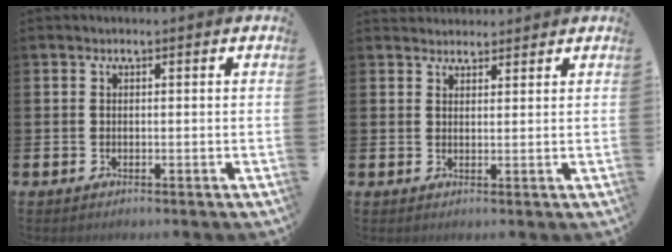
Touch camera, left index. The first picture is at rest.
{"total": 2.5, "force": [2.4, 0.7, -0.2], "torque": [0.009, -0.009, 0.043]}